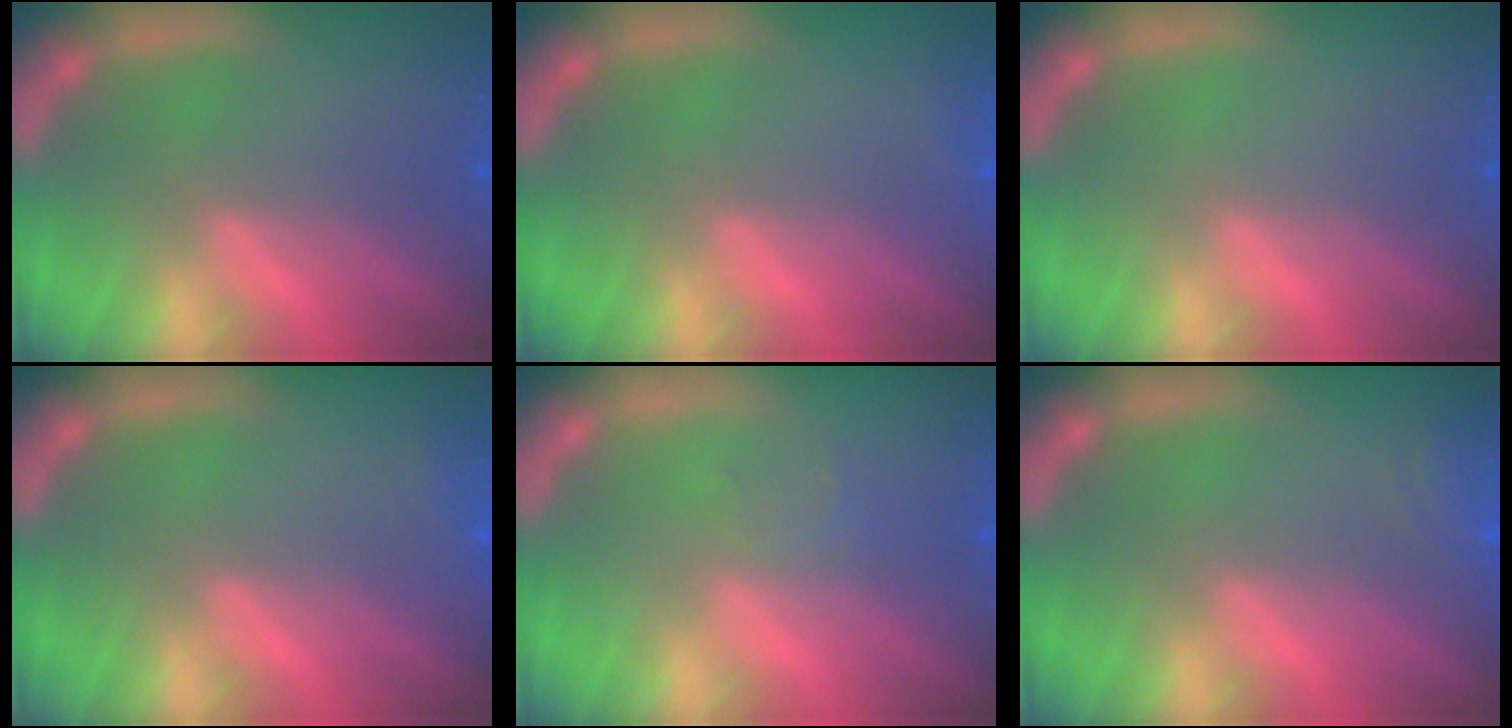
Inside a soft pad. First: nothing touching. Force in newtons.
{"total": 0.9}
{"total": 0.0}
{"total": 1.4}
{"total": 1.0}
{"total": 2.5}